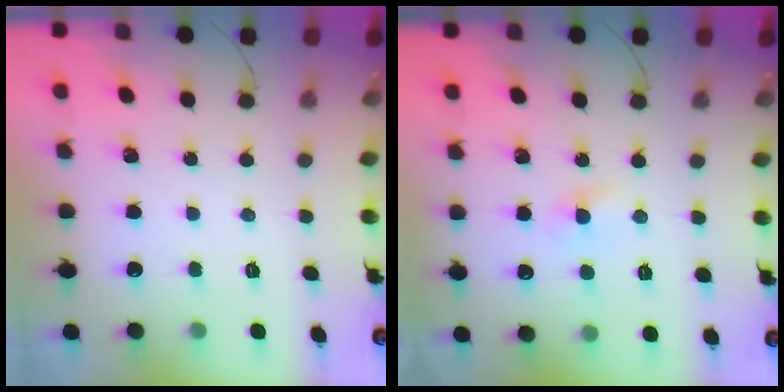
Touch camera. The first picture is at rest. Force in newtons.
{"total": 1.4, "press": 1.1, "slide": 0.8}